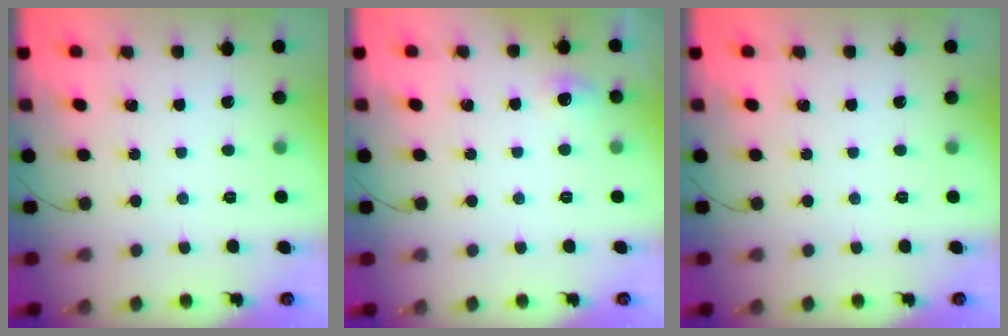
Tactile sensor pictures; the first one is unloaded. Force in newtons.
{"total": 6.3, "press": 4.2, "slide": 4.7}
{"total": 0.0}